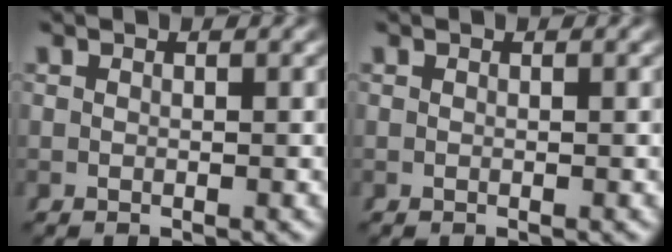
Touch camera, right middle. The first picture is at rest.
{"total": 0.0}